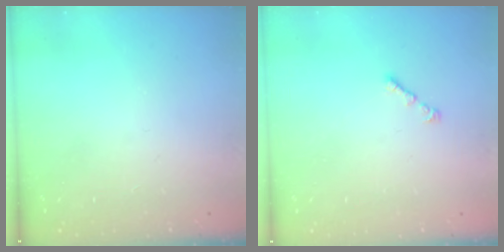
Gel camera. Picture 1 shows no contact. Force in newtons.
{"total": 0.9, "press": 0.8, "slide": 0.5}